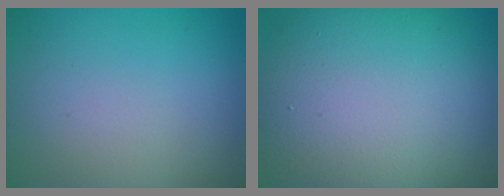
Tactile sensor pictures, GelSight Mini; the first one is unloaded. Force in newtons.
{"total": 14.2, "press": 14.2, "slide": 0.1}